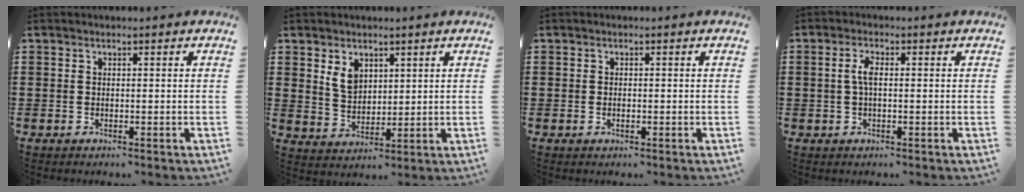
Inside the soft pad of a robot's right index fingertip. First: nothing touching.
{"total": 4.4, "force": [2.2, 3.1, 2.2], "torque": [-0.047, 0.007, 0.040]}
{"total": 0.7, "force": [-0.1, 0.1, 0.7], "torque": [-0.015, -0.006, -0.001]}
{"total": 2.9, "force": [0.1, 1.0, 2.7], "torque": [-0.060, 0.001, -0.003]}